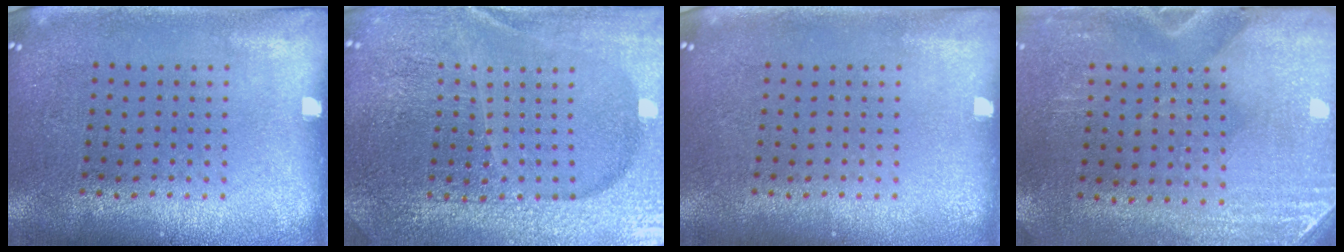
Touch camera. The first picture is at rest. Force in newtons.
{"total": 5.2, "press": 4.8, "slide": 2.2}
{"total": 0.0}
{"total": 2.9, "press": 2.5, "slide": 1.4}